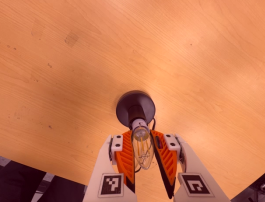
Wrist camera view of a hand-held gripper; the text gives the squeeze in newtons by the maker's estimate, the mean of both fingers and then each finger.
{"total": 13.8, "left": 13.9, "right": 13.7}